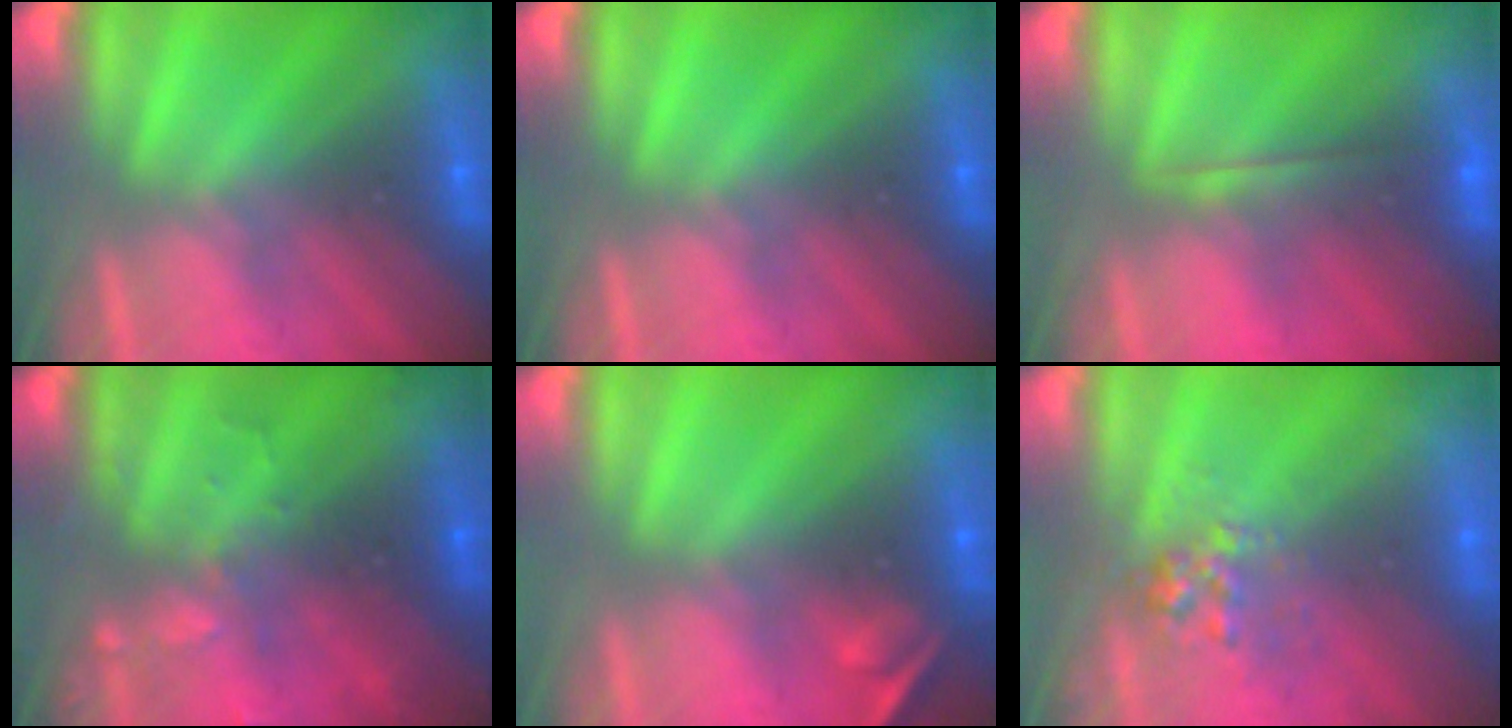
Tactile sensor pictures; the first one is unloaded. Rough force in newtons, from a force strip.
{"total": 0.0}
{"total": 2.0}
{"total": 3.1}
{"total": 2.1}
{"total": 2.9}